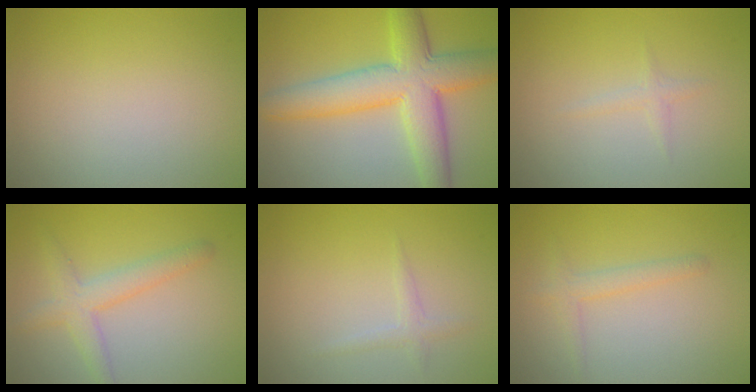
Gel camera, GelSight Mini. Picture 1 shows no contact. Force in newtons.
{"total": 8.6, "press": 8.6, "slide": 0.1}
{"total": 0.8, "press": 0.8, "slide": 0.1}
{"total": 3.0, "press": 3.0, "slide": 0.2}
{"total": 1.1, "press": 1.0, "slide": 0.1}
{"total": 1.6, "press": 1.6, "slide": 0.1}